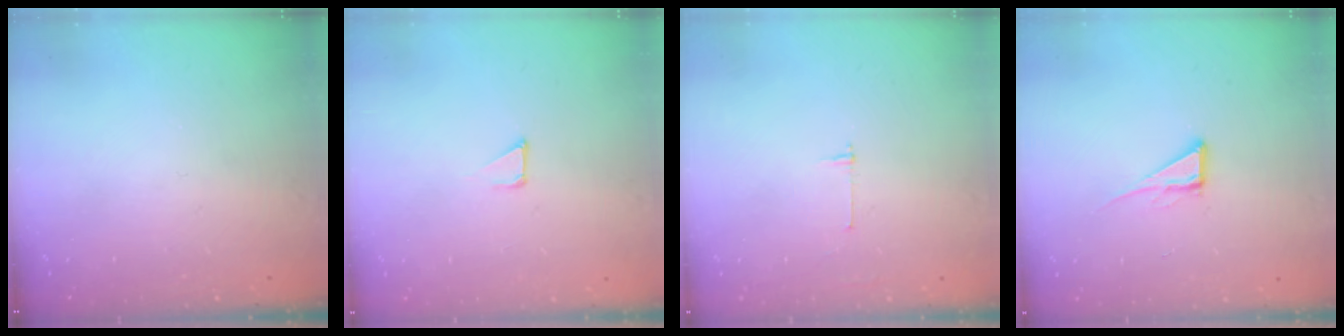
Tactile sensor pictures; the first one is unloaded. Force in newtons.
{"total": 1.7, "press": 1.7, "slide": 0.0}
{"total": 2.7, "press": 2.7, "slide": 0.3}
{"total": 6.0, "press": 6.0, "slide": 0.4}